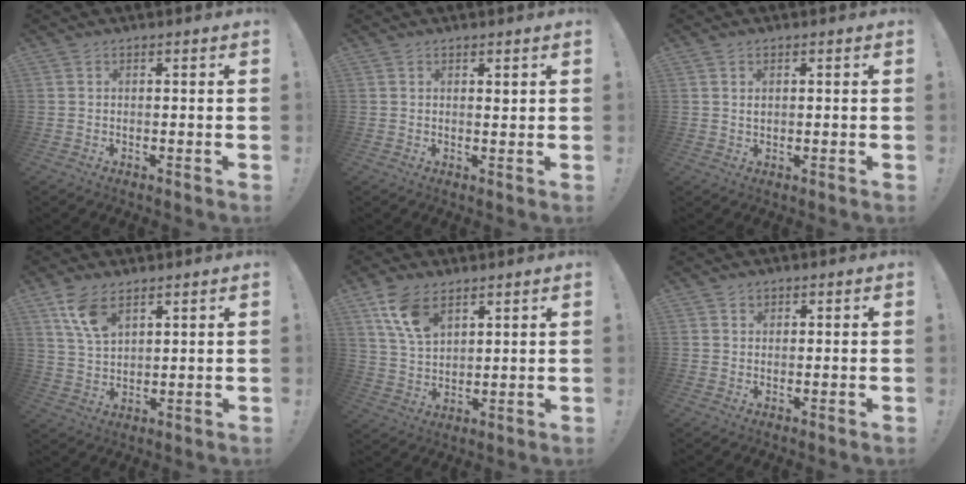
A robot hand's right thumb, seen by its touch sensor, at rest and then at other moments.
{"total": 0.9, "force": [0.7, 0.4, 0.3], "torque": [0.007, -0.006, 0.011]}
{"total": 1.1, "force": [0.5, 0.8, 0.6], "torque": [-0.010, 0.000, 0.008]}
{"total": 9.0, "force": [5.6, 4.3, 5.6], "torque": [-0.097, -0.022, 0.105]}
{"total": 10.5, "force": [6.4, 5.7, 6.1], "torque": [-0.111, -0.023, 0.125]}
{"total": 1.3, "force": [1.0, 0.9, 0.1], "torque": [0.005, -0.006, 0.016]}